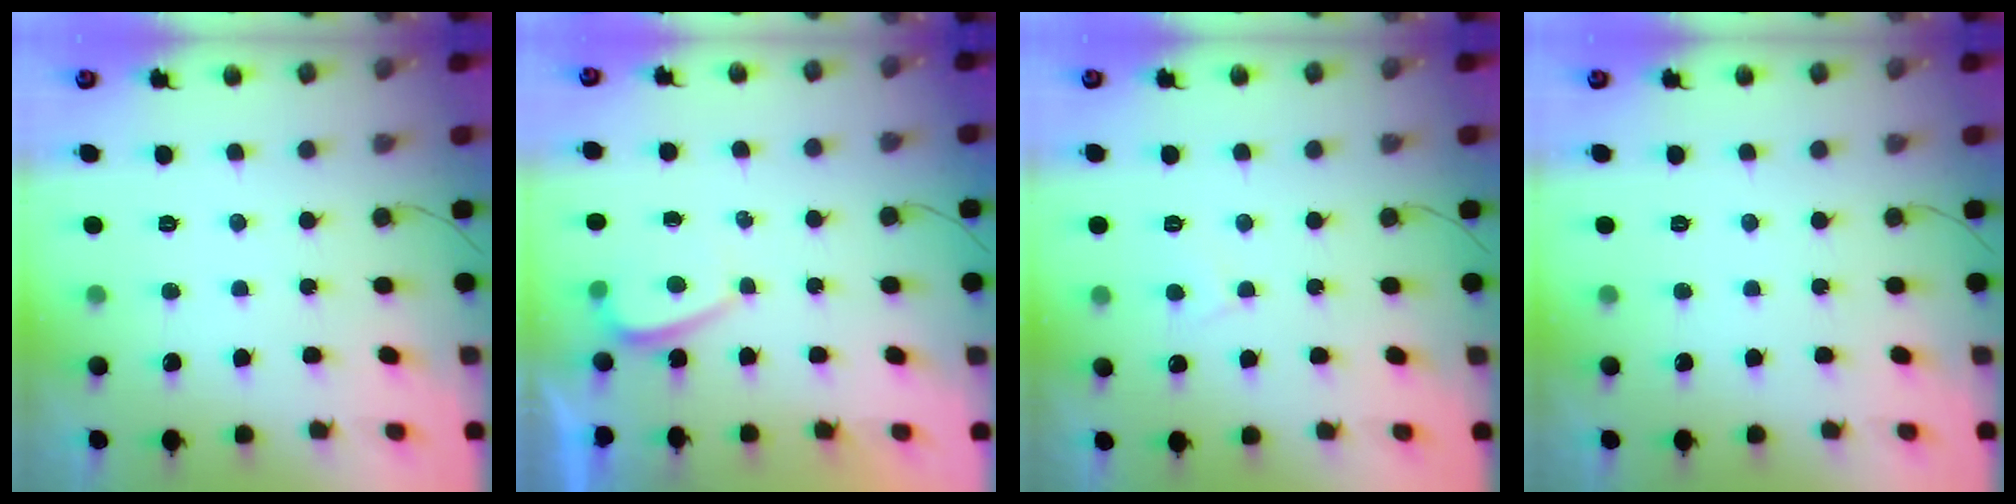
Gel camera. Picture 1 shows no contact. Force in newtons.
{"total": 1.1, "press": 0.9, "slide": 0.6}
{"total": 2.4, "press": 2.4, "slide": 0.2}
{"total": 0.0}